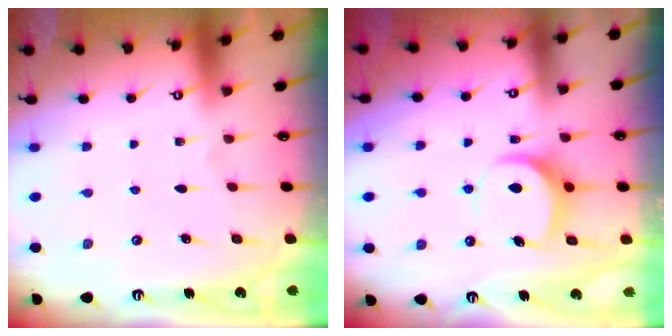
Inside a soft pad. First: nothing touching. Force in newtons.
{"total": 9.0, "press": 8.9, "slide": 0.9}